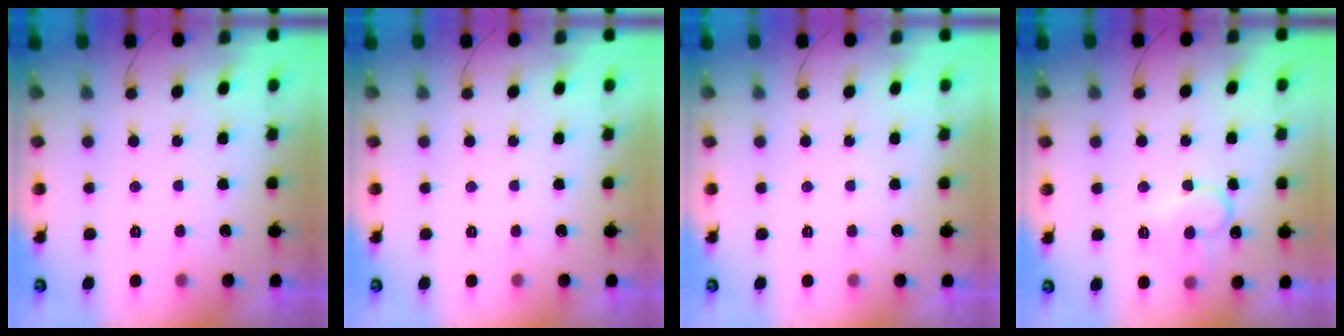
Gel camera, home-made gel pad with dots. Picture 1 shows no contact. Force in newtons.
{"total": 0.0}
{"total": 0.0}
{"total": 10.7, "press": 10.6, "slide": 1.0}